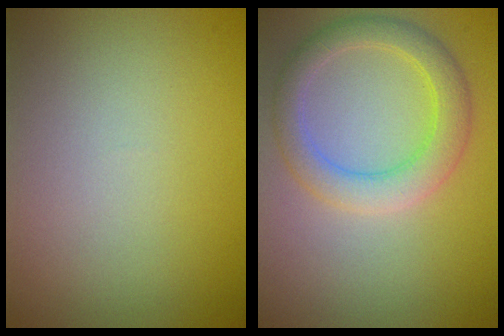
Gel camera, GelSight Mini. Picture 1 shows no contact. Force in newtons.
{"total": 3.7, "press": 3.7, "slide": 0.2}